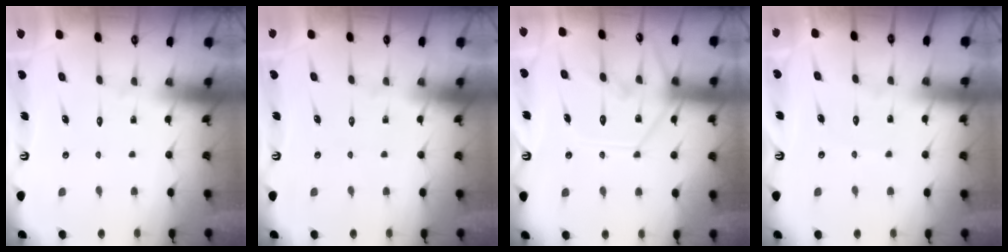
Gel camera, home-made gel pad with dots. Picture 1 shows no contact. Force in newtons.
{"total": 0.0}
{"total": 14.6, "press": 14.6, "slide": 1.3}
{"total": 2.9, "press": 2.9, "slide": 0.4}